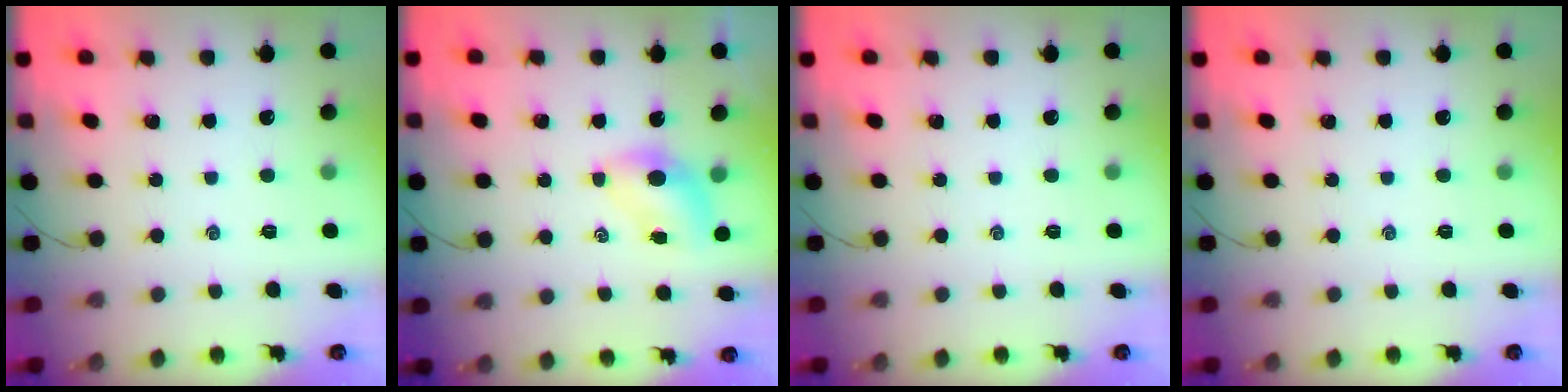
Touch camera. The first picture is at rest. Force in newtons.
{"total": 4.8, "press": 4.8, "slide": 0.6}
{"total": 0.0}
{"total": 0.0}